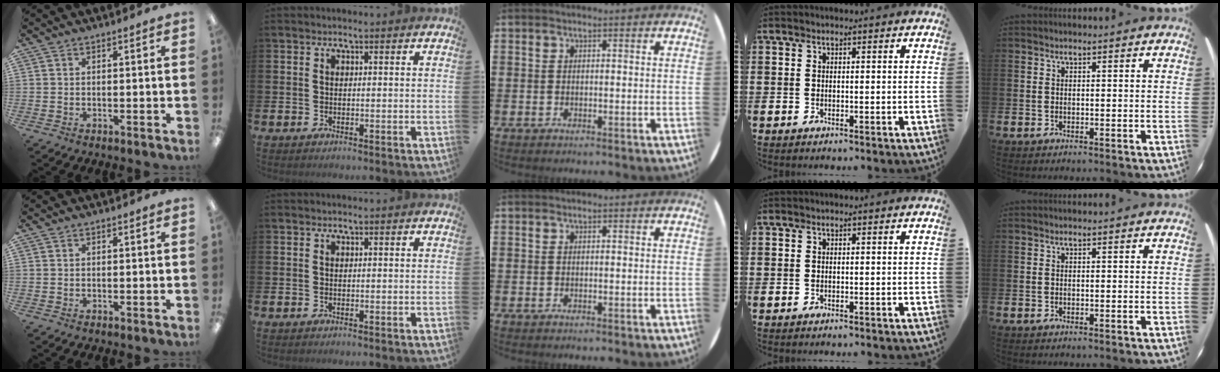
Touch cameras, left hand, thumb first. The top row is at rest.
{}